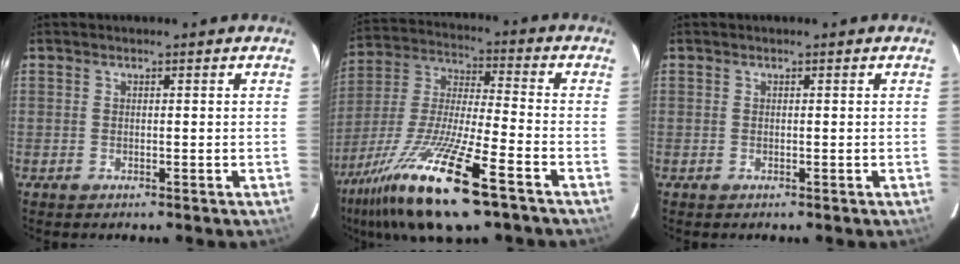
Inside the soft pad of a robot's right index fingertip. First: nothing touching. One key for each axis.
{"total": 21.2, "fx": -13.1, "fy": 3.1, "fz": 16.3, "tx": -0.330, "ty": -0.043, "tz": -0.246}
{"total": 0.0}